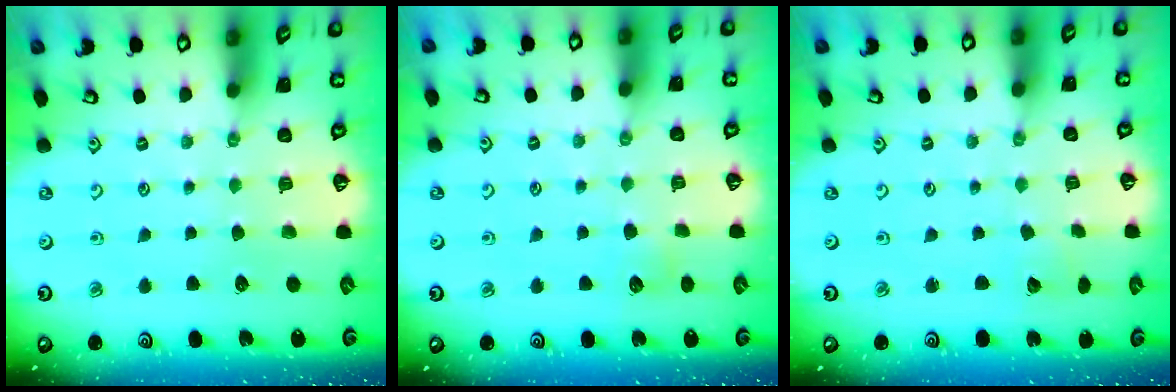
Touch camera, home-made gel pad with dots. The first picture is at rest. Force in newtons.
{"total": 3.7, "press": 3.7, "slide": 0.4}
{"total": 2.9, "press": 2.9, "slide": 0.2}